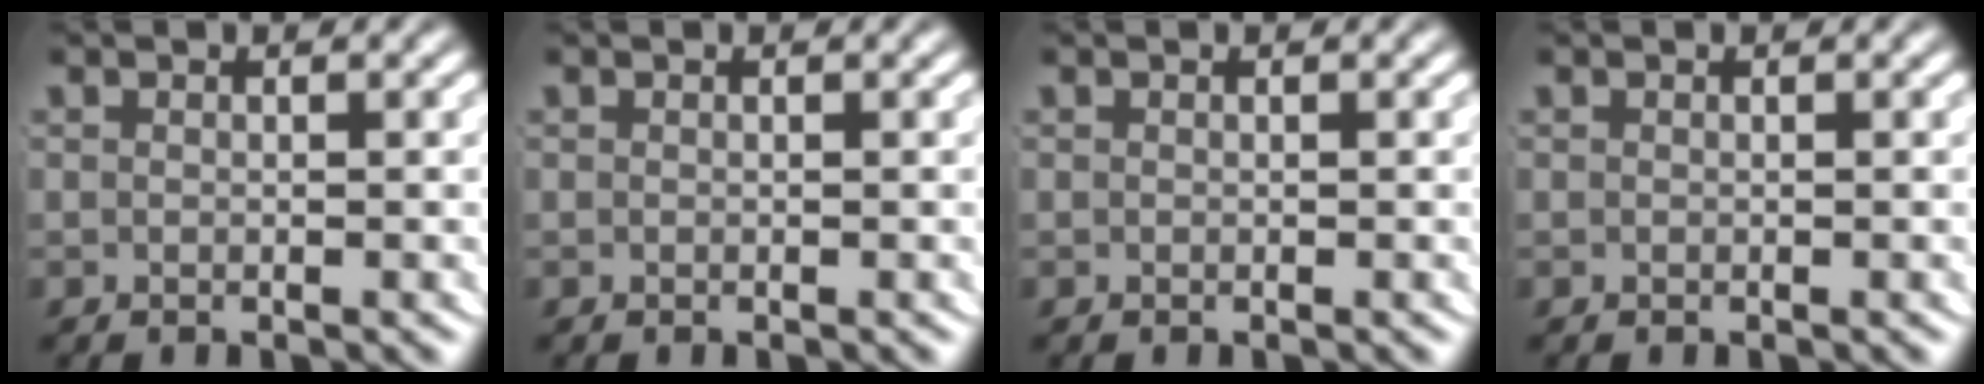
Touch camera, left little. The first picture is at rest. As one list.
[{"total": 0.0}, {"total": 0.0}, {"total": 0.0}]